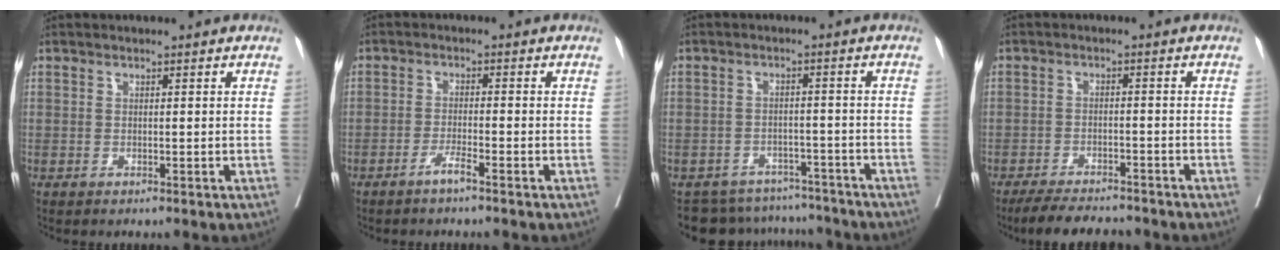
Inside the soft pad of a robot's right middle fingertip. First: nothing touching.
{"total": 2.5, "force": [-1.8, -0.3, 1.6], "torque": [-0.032, -0.002, -0.036]}
{"total": 10.4, "force": [-9.7, 3.8, 0.3], "torque": [0.000, 0.021, -0.123]}
{"total": 7.7, "force": [-7.0, 1.9, 2.6], "torque": [-0.037, -0.010, -0.109]}